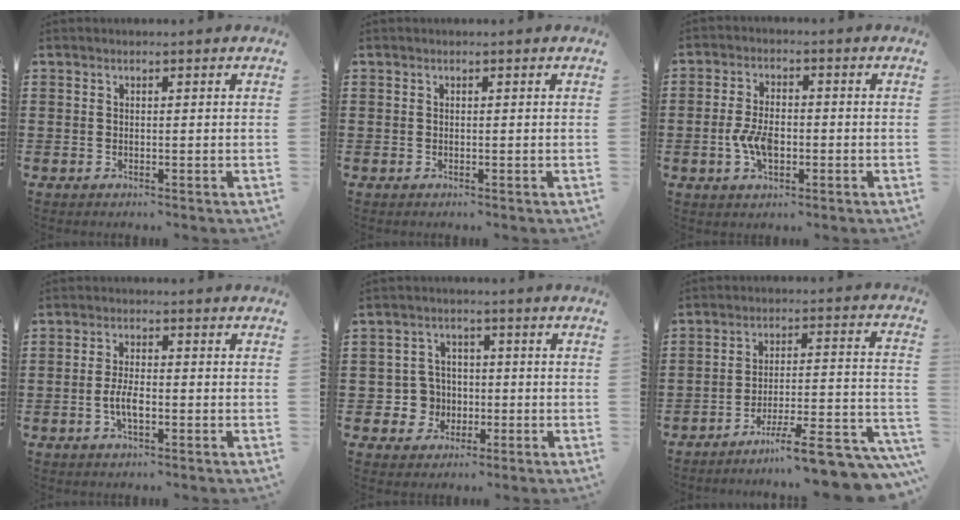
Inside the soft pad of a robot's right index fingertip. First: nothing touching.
{"total": 0.0}
{"total": 5.2, "force": [-1.2, 2.6, 4.3], "torque": [-0.098, -0.003, -0.024]}
{"total": 3.9, "force": [-1.1, 1.5, 3.5], "torque": [-0.082, -0.002, -0.026]}
{"total": 5.2, "force": [-1.0, 4.9, 1.5], "torque": [-0.059, 0.009, -0.022]}
{"total": 10.8, "force": [-8.6, 1.1, 6.3], "torque": [-0.083, 0.016, -0.159]}